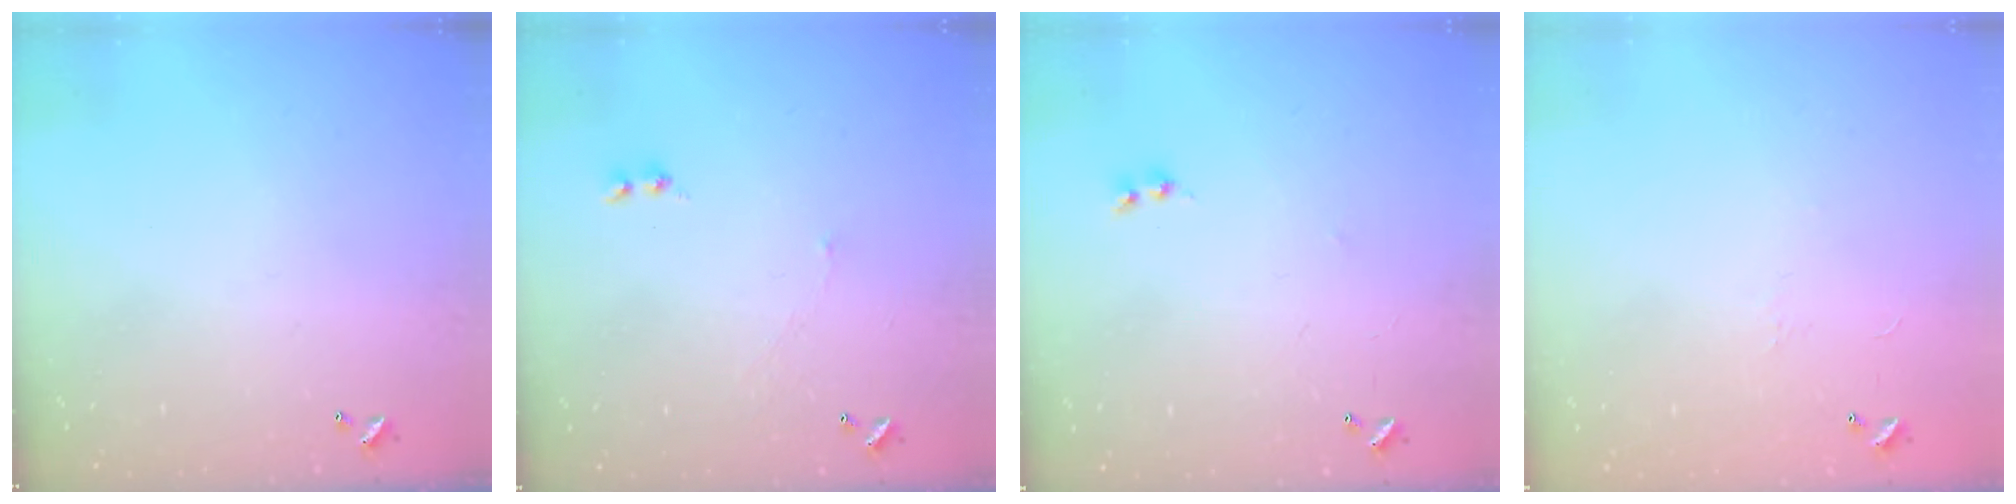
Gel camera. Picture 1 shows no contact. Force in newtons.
{"total": 2.6, "press": 2.6, "slide": 0.6}
{"total": 1.8, "press": 1.8, "slide": 0.3}
{"total": 7.1, "press": 7.1, "slide": 0.8}